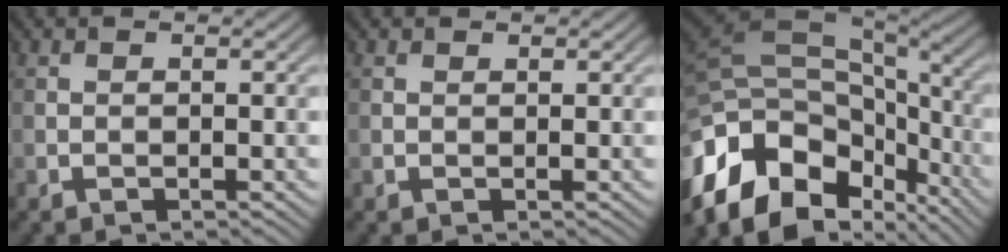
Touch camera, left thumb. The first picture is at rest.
{"total": 0.6, "force": [0.5, 0.3, 0.1], "torque": [0.000, 0.000, 0.011]}
{"total": 16.7, "force": [-6.8, 10.4, 11.1], "torque": [-0.258, -0.023, -0.108]}